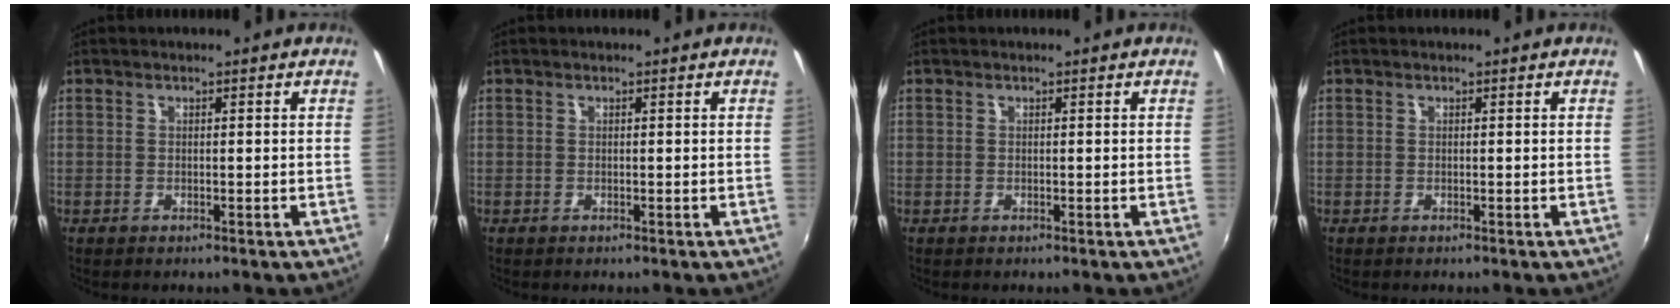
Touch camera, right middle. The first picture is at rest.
{"total": 0.0}
{"total": 0.0}
{"total": 0.0}